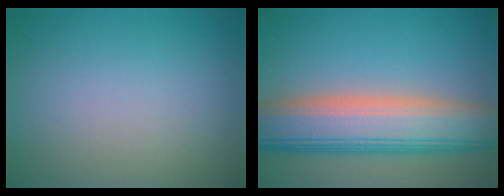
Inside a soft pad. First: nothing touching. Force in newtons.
{"total": 9.8, "press": 9.8, "slide": 0.6}